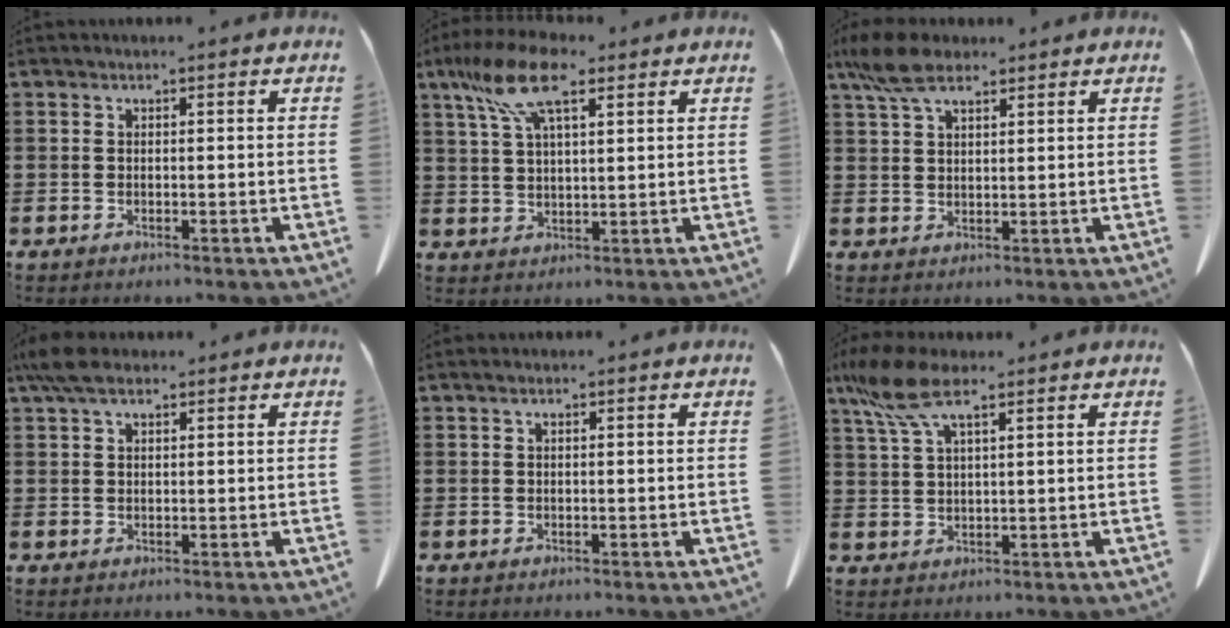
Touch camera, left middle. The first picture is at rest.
{"total": 10.2, "force": [6.1, 3.3, 7.5], "torque": [-0.173, -0.006, 0.108]}
{"total": 6.6, "force": [4.5, 2.4, 4.1], "torque": [-0.099, -0.003, 0.084]}
{"total": 4.4, "force": [3.0, 1.6, 2.8], "torque": [-0.064, 0.002, 0.058]}
{"total": 0.7, "force": [0.4, 0.1, 0.6], "torque": [-0.013, 0.000, 0.008]}
{"total": 8.1, "force": [5.0, 2.3, 5.9], "torque": [-0.140, -0.008, 0.089]}